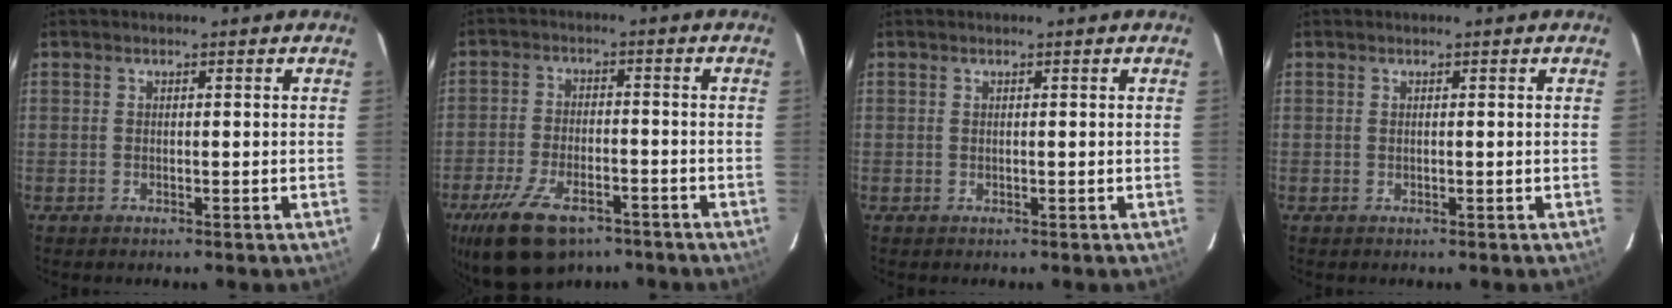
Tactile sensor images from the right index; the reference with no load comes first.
{"total": 14.1, "force": [-9.3, 6.7, 8.3], "torque": [-0.188, -0.021, -0.159]}
{"total": 0.0}
{"total": 0.0}